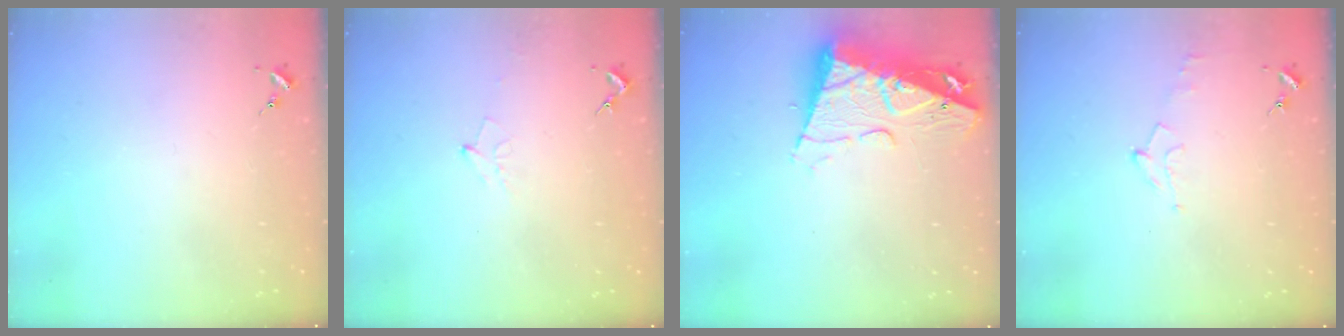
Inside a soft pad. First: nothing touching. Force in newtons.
{"total": 5.3, "press": 5.2, "slide": 1.0}
{"total": 14.8, "press": 14.8, "slide": 1.6}
{"total": 5.7, "press": 5.6, "slide": 0.8}